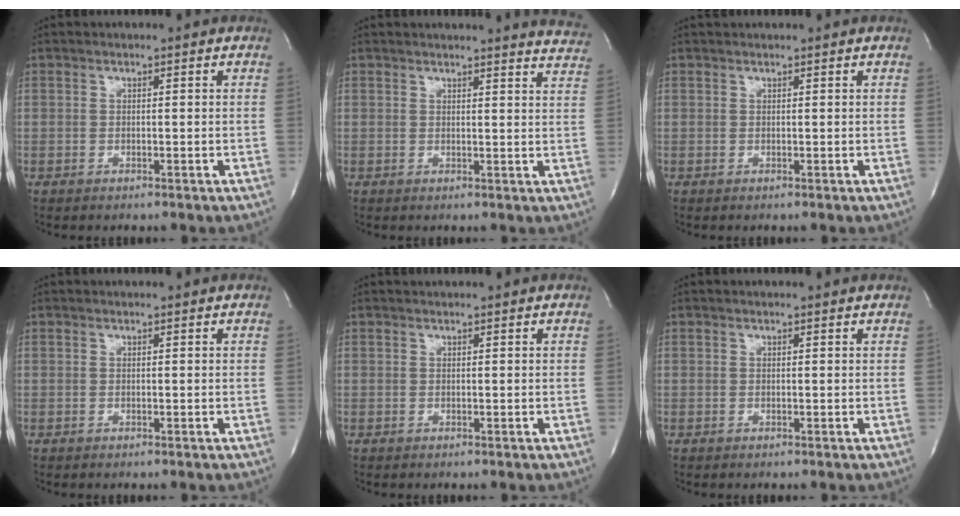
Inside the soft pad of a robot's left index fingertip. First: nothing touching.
{"total": 11.1, "force": [10.9, 0.6, 1.7], "torque": [-0.002, -0.057, 0.091]}
{"total": 1.5, "force": [1.4, -0.1, 0.3], "torque": [-0.003, 0.021, 0.027]}
{"total": 0.9, "force": [0.9, 0.0, 0.1], "torque": [-0.003, 0.012, 0.017]}
{"total": 1.1, "force": [1.1, -0.2, 0.1], "torque": [-0.003, 0.014, 0.024]}
{"total": 1.7, "force": [1.6, 0.1, 0.4], "torque": [-0.011, 0.009, 0.018]}